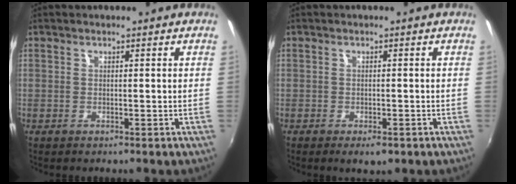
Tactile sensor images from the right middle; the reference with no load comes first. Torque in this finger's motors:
{"motor_torque": [0.85, -1.28, -0.10, -0.01]}